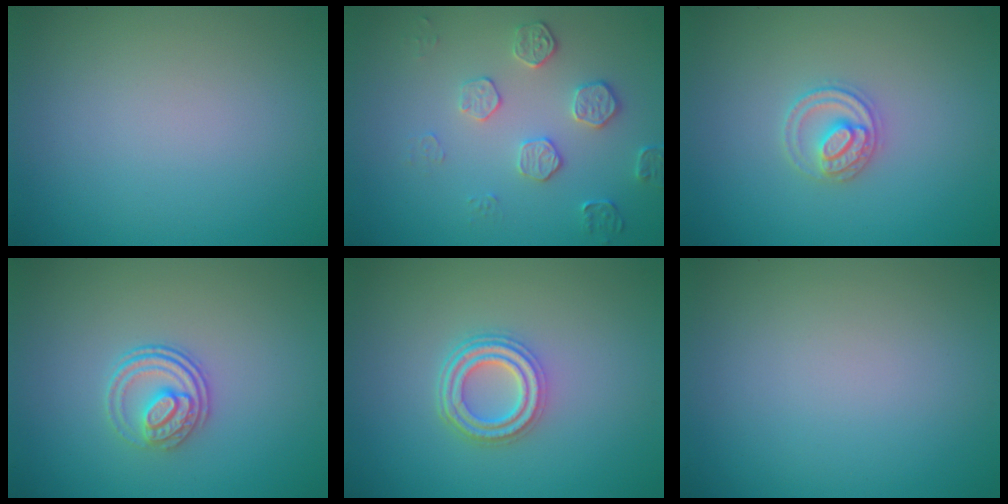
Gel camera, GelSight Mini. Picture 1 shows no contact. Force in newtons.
{"total": 2.2, "press": 1.8, "slide": 1.2}
{"total": 2.5, "press": 2.4, "slide": 0.3}
{"total": 2.5, "press": 2.0, "slide": 1.5}
{"total": 3.7, "press": 2.9, "slide": 2.3}
{"total": 0.0}